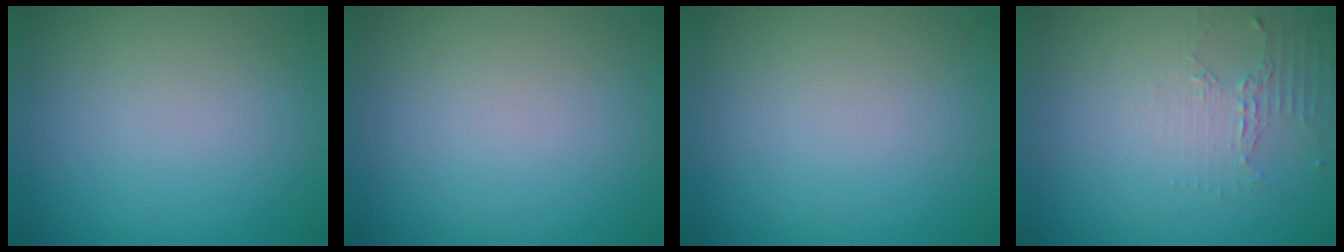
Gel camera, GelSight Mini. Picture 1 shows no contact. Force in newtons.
{"total": 0.0}
{"total": 0.0}
{"total": 2.0, "press": 1.5, "slide": 1.4}